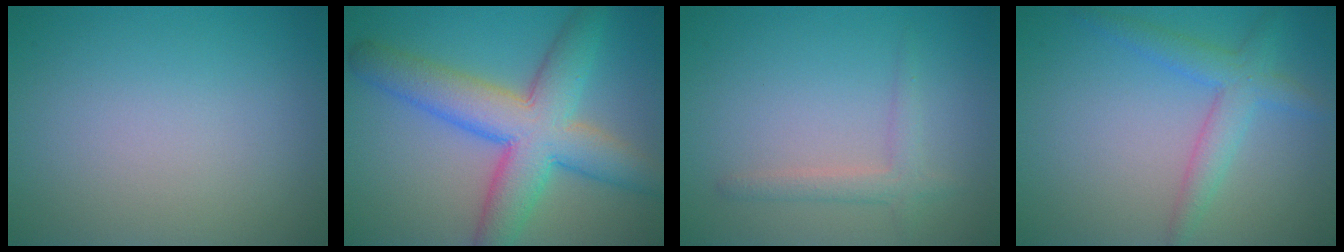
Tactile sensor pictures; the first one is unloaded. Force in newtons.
{"total": 8.8, "press": 8.8, "slide": 0.2}
{"total": 2.0, "press": 1.9, "slide": 0.1}
{"total": 3.2, "press": 3.2, "slide": 0.1}